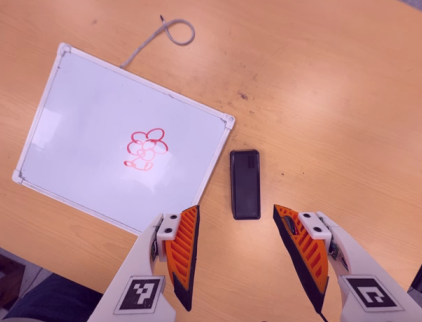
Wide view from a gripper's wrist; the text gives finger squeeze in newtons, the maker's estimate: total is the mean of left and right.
{"total": 0.0}